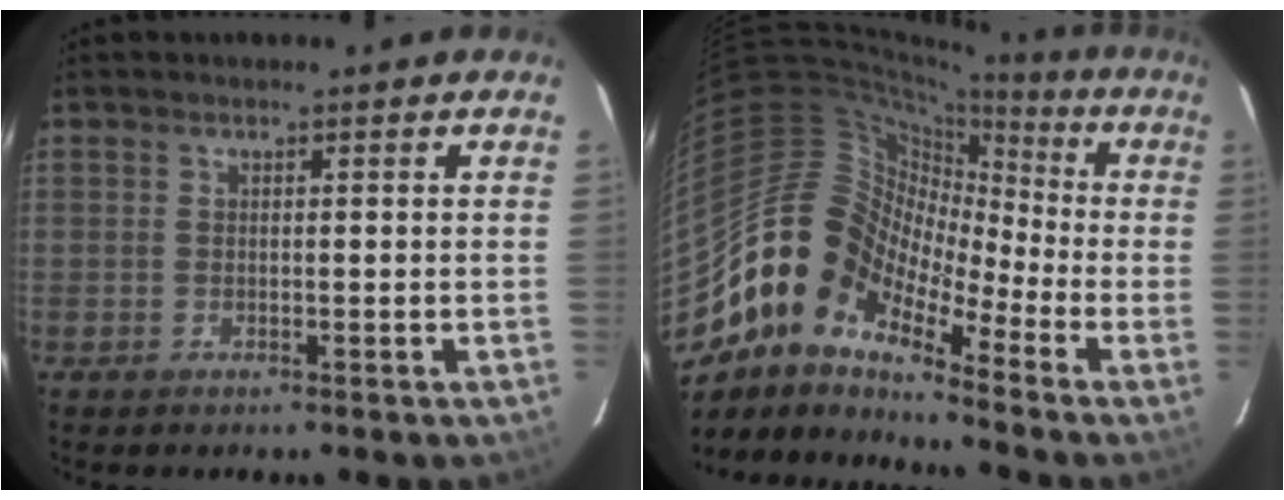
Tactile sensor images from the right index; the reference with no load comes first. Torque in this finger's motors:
{"motor_torque": [1.02, -1.12, 0.90, 0.10]}